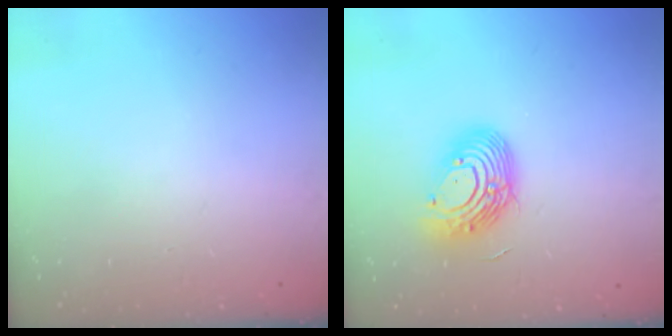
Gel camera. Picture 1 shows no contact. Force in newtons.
{"total": 12.4, "press": 12.3, "slide": 1.8}